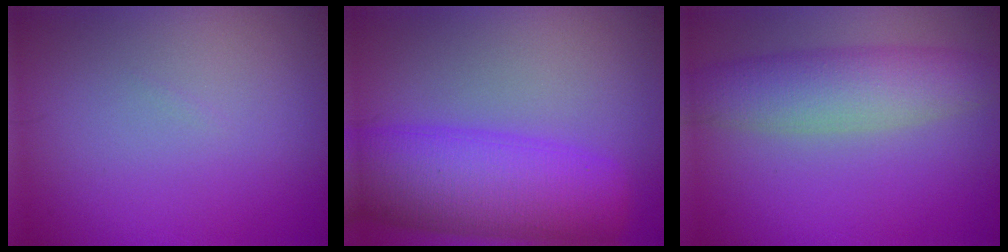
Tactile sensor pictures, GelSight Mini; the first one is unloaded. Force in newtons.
{"total": 9.7, "press": 9.7, "slide": 0.6}
{"total": 5.3, "press": 5.3, "slide": 0.3}